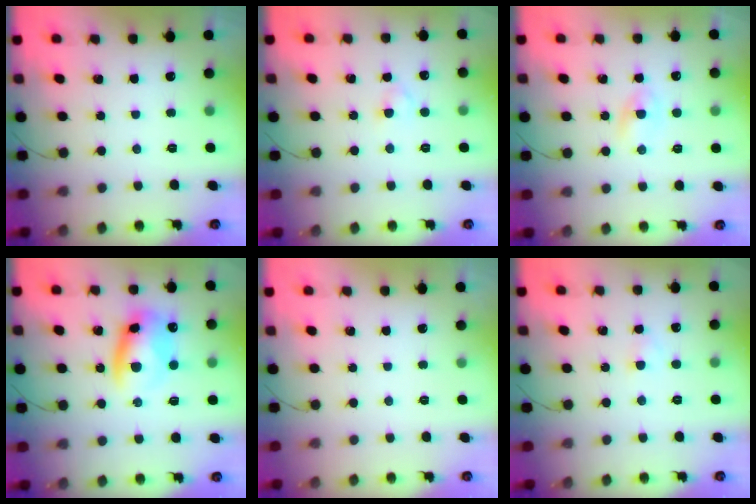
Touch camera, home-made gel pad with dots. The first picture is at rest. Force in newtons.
{"total": 2.2, "press": 2.0, "slide": 1.1}
{"total": 2.2, "press": 2.0, "slide": 0.9}
{"total": 11.6, "press": 11.3, "slide": 2.4}
{"total": 0.0}
{"total": 1.8, "press": 1.6, "slide": 0.9}